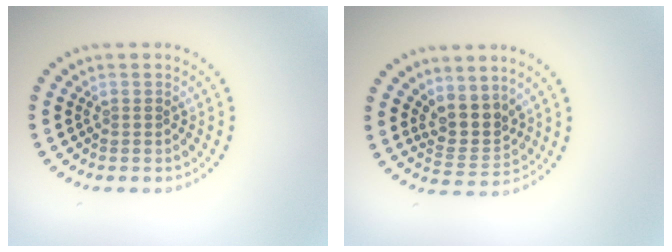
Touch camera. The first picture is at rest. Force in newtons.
{"total": 3.2, "press": 2.5, "slide": 2.0}